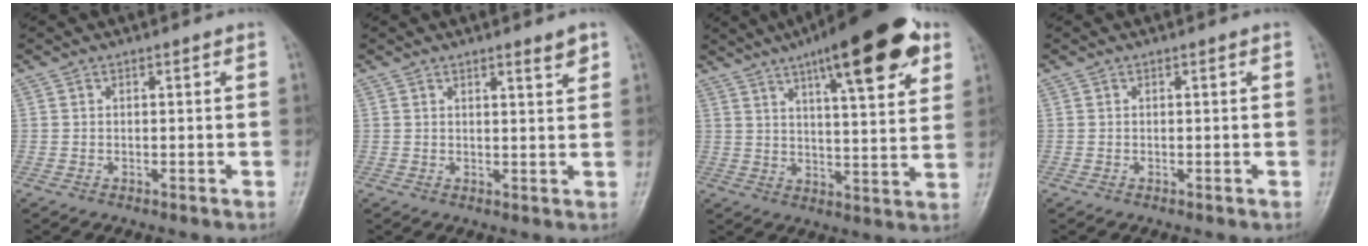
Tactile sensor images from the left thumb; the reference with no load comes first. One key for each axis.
{"total": 2.7, "fx": 1.9, "fy": 0.4, "fz": 1.8, "tx": -0.021, "ty": -0.015, "tz": 0.027}
{"total": 20.3, "fx": 10.9, "fy": 5.4, "fz": 16.2, "tx": -0.214, "ty": -0.023, "tz": 0.158}
{"total": 0.0}